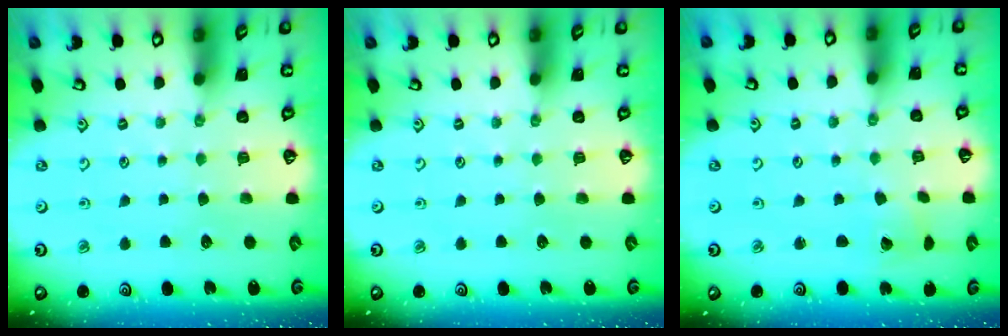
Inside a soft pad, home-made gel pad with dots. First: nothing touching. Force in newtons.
{"total": 0.0}
{"total": 2.9, "press": 2.9, "slide": 0.2}